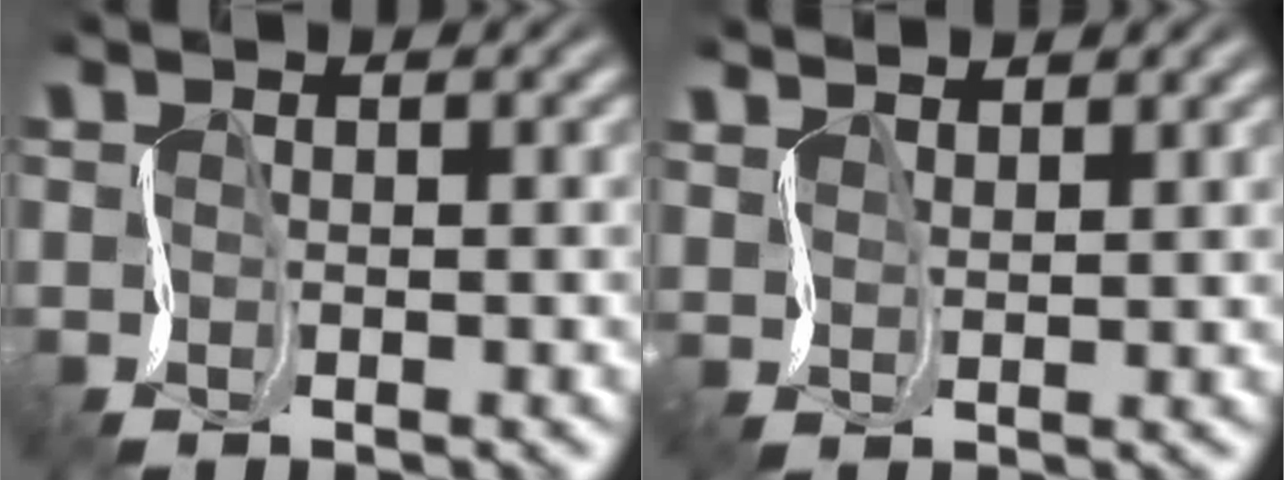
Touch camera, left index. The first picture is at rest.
{"total": 3.5, "force": [3.5, -0.1, -0.1], "torque": [-0.010, 0.000, 0.058]}